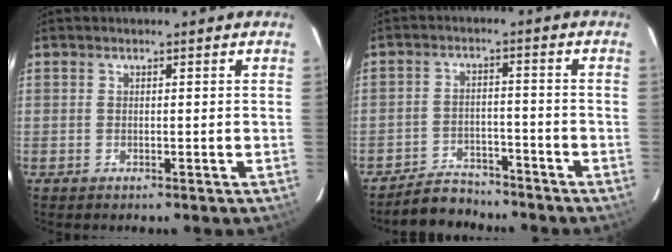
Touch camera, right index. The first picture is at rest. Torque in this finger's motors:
{"motor_torque": [-0.71, -0.23, -0.22, -0.09]}